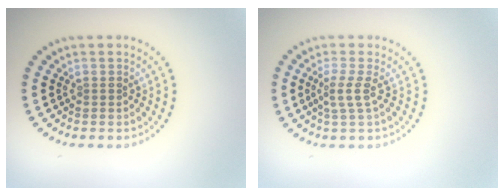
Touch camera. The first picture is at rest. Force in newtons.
{"total": 2.1, "press": 1.5, "slide": 1.4}